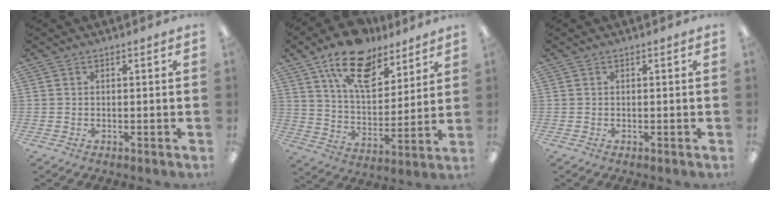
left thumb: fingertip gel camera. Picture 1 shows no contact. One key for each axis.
{"total": 17.4, "fx": 12.1, "fy": 8.7, "fz": 9.1, "tx": -0.151, "ty": -0.062, "tz": 0.213}
{"total": 0.0}